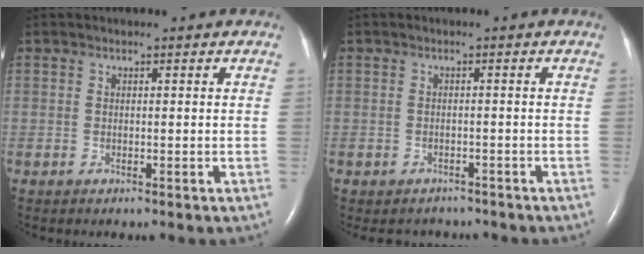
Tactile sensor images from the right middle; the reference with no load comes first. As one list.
[{"total": 3.3, "force": [-2.9, 1.5, -0.1], "torque": [-0.006, 0.004, -0.039]}]